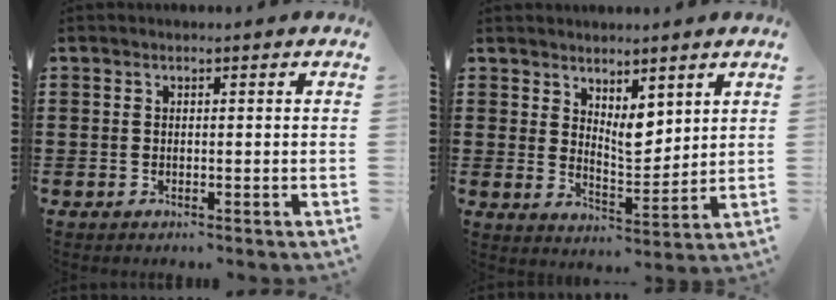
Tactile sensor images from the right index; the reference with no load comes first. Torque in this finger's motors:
{"motor_torque": [0.11, 0.16, 0.40, 0.02]}